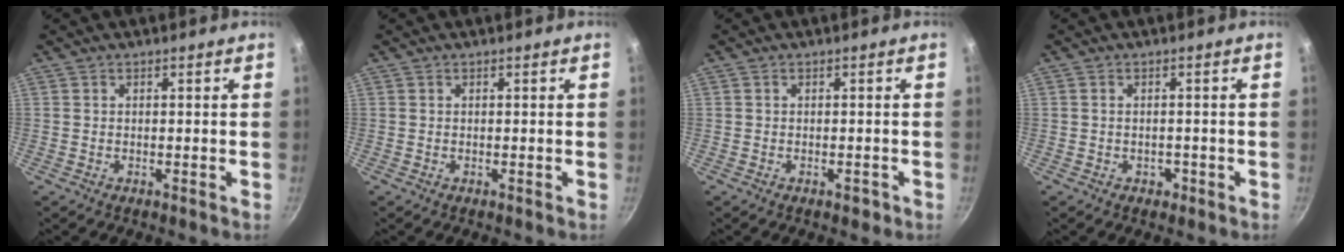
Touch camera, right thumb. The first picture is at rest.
{"total": 0.0}
{"total": 1.7, "force": [-0.8, 1.0, 1.1], "torque": [-0.008, 0.010, -0.009]}
{"total": 1.5, "force": [-0.6, 1.2, 0.8], "torque": [-0.008, 0.008, -0.003]}